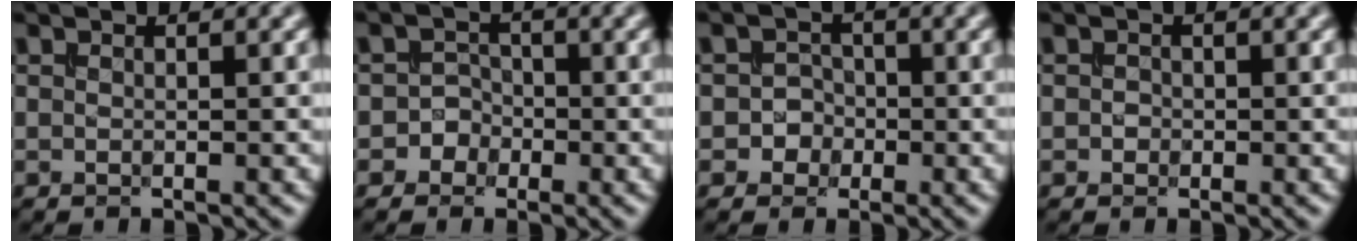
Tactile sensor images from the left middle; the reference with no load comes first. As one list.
[{"total": 2.1, "force": [-0.9, 1.9, 0.1], "torque": [0.025, 0.010, -0.028]}, {"total": 1.8, "force": [-0.6, 1.7, 0.3], "torque": [0.013, 0.003, -0.019]}, {"total": 0.7, "force": [-0.2, 0.6, 0.2], "torque": [-0.002, -0.001, -0.007]}]